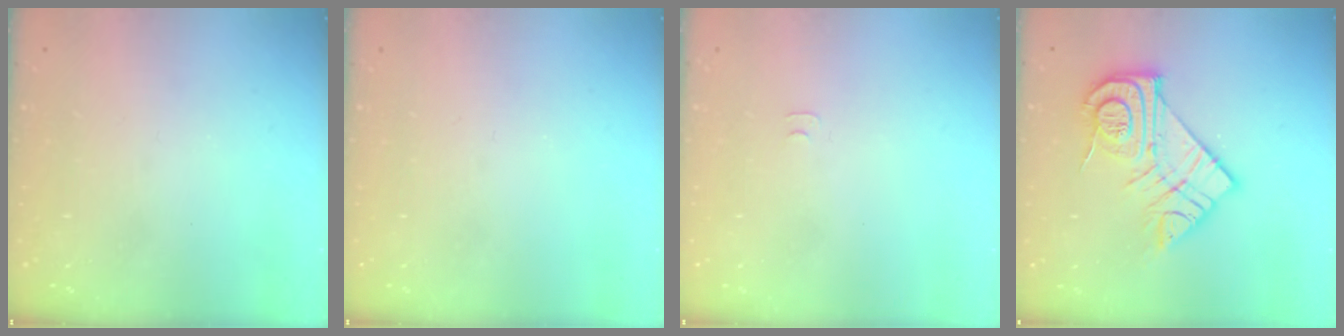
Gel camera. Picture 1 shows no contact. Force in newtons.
{"total": 0.0}
{"total": 3.7, "press": 3.7, "slide": 0.4}
{"total": 15.9, "press": 15.9, "slide": 1.0}